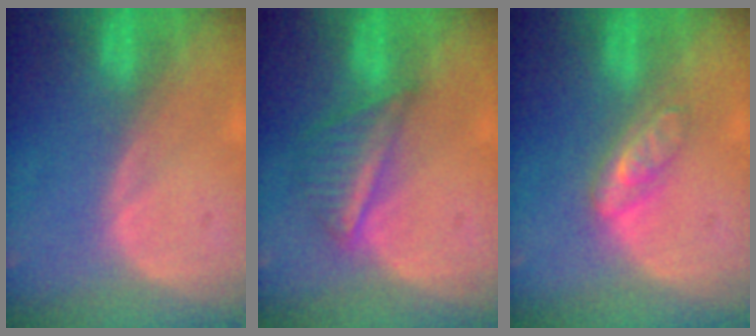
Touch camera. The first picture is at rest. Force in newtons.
{"total": 5.9, "press": 5.2, "slide": 2.8}
{"total": 4.7, "press": 4.2, "slide": 2.1}